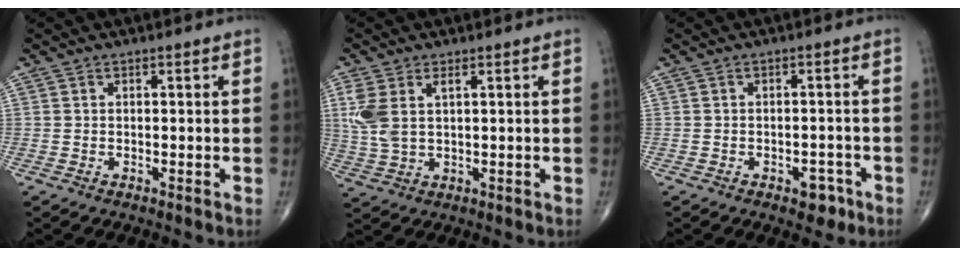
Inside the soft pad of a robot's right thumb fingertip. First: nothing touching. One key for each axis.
{"total": 6.8, "fx": 2.1, "fy": 3.4, "fz": 5.5, "tx": -0.141, "ty": 0.005, "tz": 0.051}
{"total": 3.5, "fx": -2.0, "fy": 2.1, "fz": 2.1, "tx": -0.011, "ty": 0.014, "tz": -0.023}